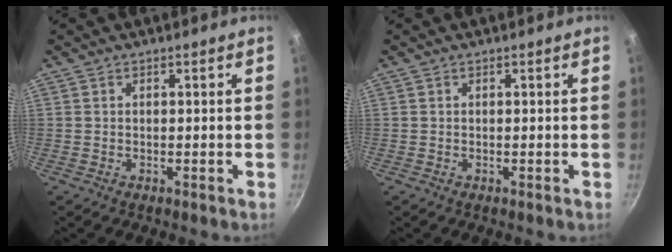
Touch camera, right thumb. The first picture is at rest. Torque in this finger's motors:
{"motor_torque": [-0.01, 0.01, -0.16, 0.06, 0.03]}